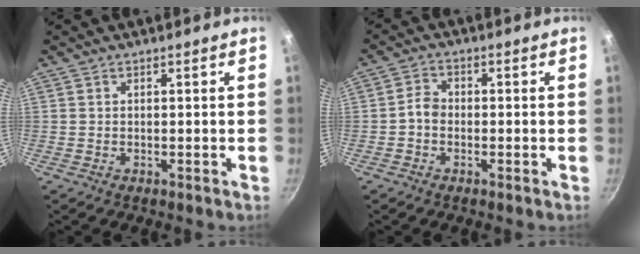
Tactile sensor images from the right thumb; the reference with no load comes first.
{"total": 3.0, "force": [-0.9, 2.3, 1.7], "torque": [-0.025, 0.020, -0.025]}